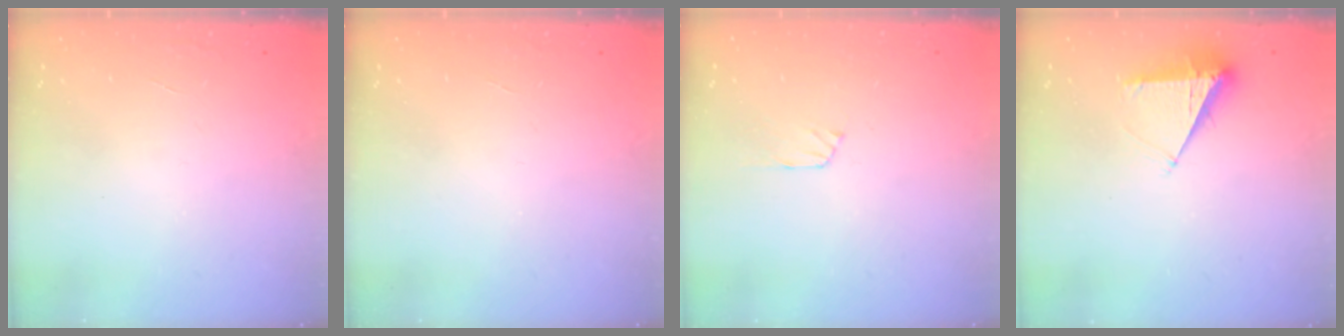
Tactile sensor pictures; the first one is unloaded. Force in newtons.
{"total": 0.0}
{"total": 6.5, "press": 6.4, "slide": 0.7}
{"total": 7.0, "press": 7.0, "slide": 0.4}